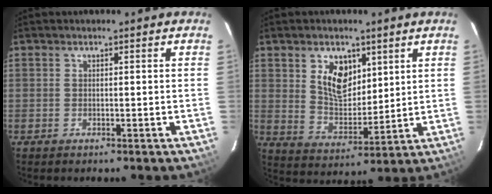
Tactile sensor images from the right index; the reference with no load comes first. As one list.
[{"total": 9.2, "force": [4.0, 5.8, 5.8], "torque": [-0.101, 0.004, 0.082]}]